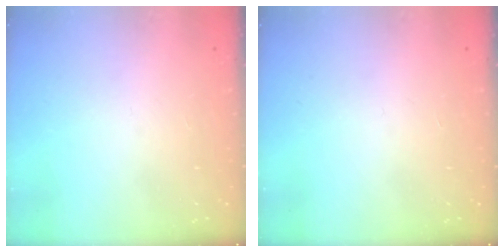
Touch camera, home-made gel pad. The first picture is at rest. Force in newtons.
{"total": 0.0}